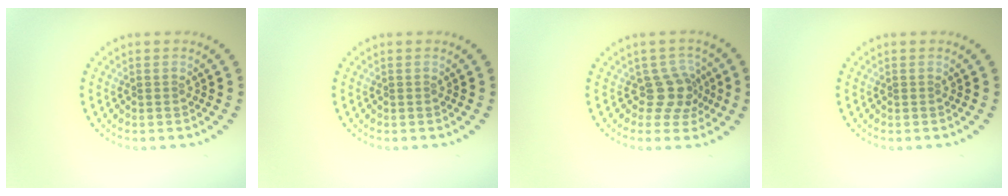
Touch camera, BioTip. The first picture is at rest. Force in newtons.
{"total": 0.0}
{"total": 2.9, "press": 2.2, "slide": 1.8}
{"total": 0.0}